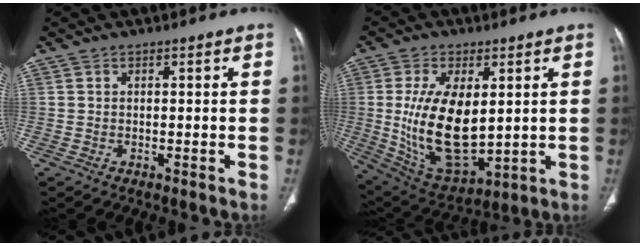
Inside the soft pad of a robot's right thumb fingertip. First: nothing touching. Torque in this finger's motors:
{"motor_torque": [-0.32, 1.72, 1.01, 1.06, 0.21]}